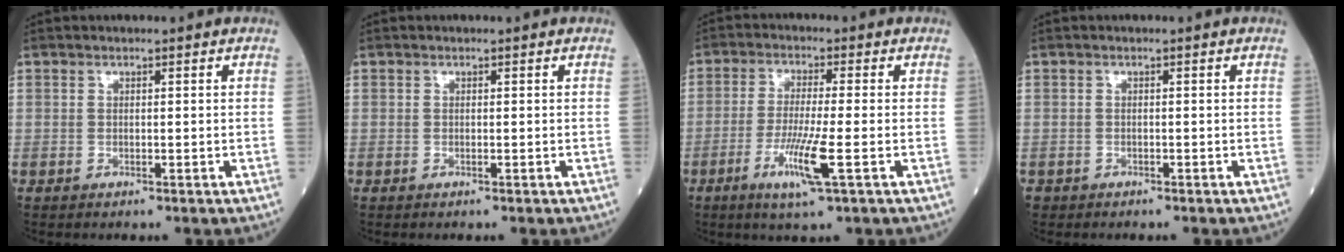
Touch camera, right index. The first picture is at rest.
{"total": 0.0}
{"total": 7.5, "force": [-2.8, -0.3, 6.9], "torque": [-0.138, -0.020, -0.053]}
{"total": 0.8, "force": [-0.7, 0.5, 0.0], "torque": [-0.012, 0.001, -0.012]}